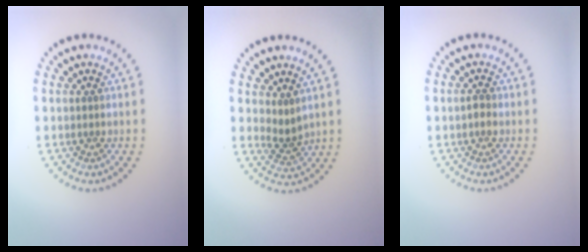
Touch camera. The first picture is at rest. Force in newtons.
{"total": 1.7, "press": 1.2, "slide": 1.3}
{"total": 1.0, "press": 1.0, "slide": 0.2}